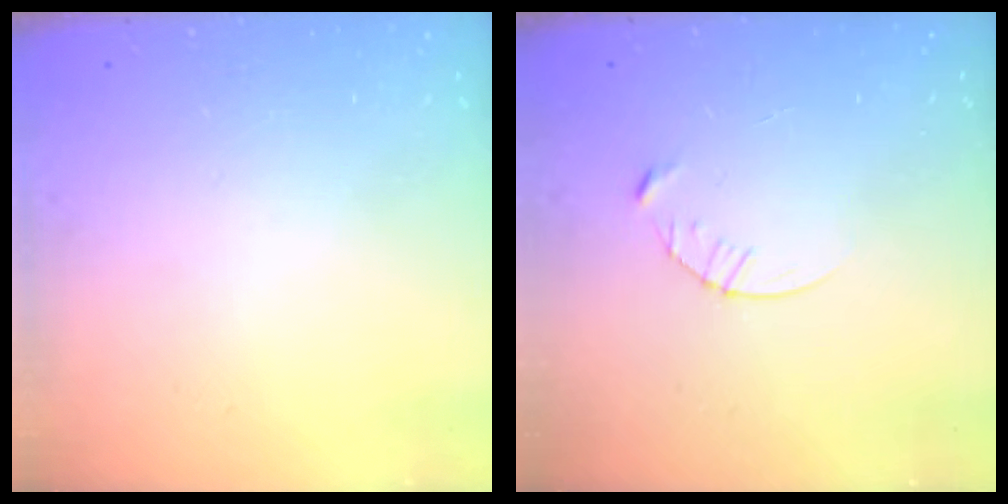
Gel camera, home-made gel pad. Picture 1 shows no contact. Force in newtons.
{"total": 3.6, "press": 3.6, "slide": 0.5}